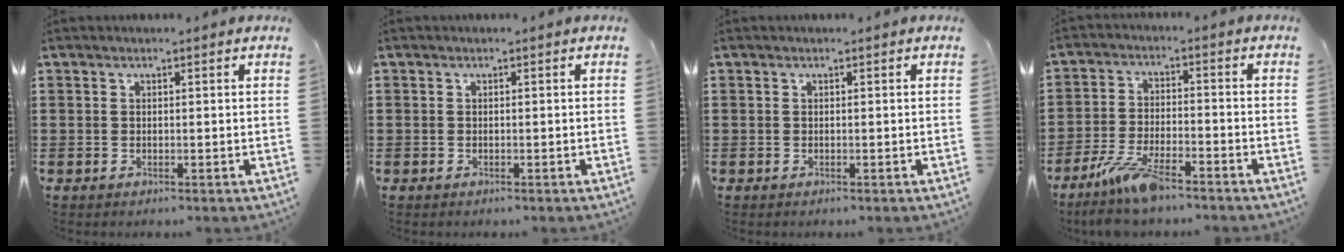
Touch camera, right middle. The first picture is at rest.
{"total": 0.6, "force": [-0.3, 0.5, 0.0], "torque": [0.000, 0.004, -0.006]}
{"total": 0.0}
{"total": 7.7, "force": [-5.9, 1.7, 4.7], "torque": [-0.104, -0.005, -0.113]}